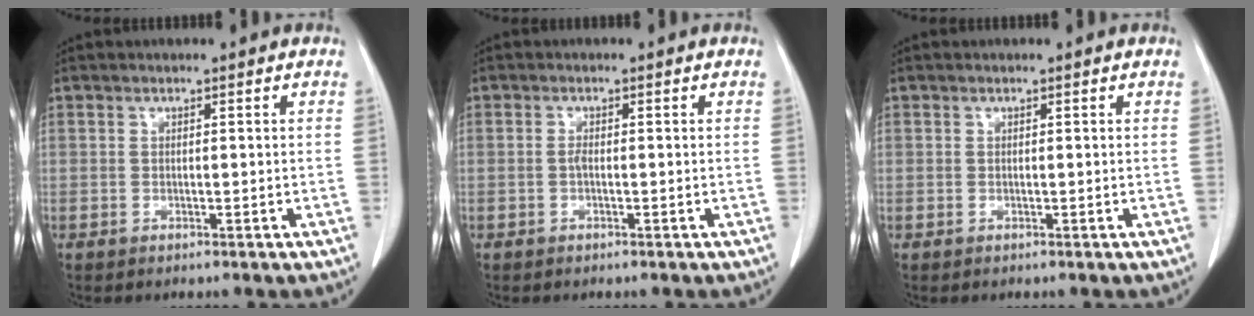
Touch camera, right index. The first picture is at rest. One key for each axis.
{"total": 0.8, "fx": -0.2, "fy": 0.2, "fz": 0.7, "tx": -0.016, "ty": 0.001, "tz": -0.004}
{"total": 0.0}